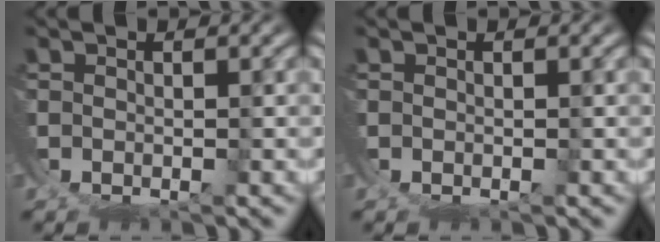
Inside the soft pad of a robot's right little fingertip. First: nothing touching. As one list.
[{"total": 0.0}]